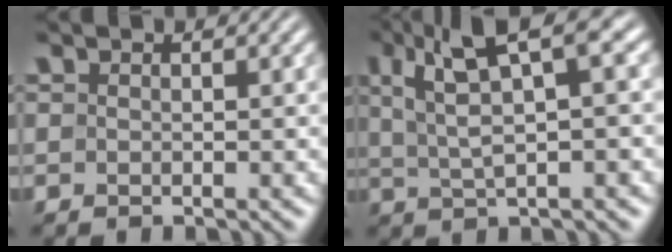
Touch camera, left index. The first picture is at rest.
{"total": 6.8, "force": [3.0, 1.6, 5.9], "torque": [-0.110, 0.014, 0.057]}